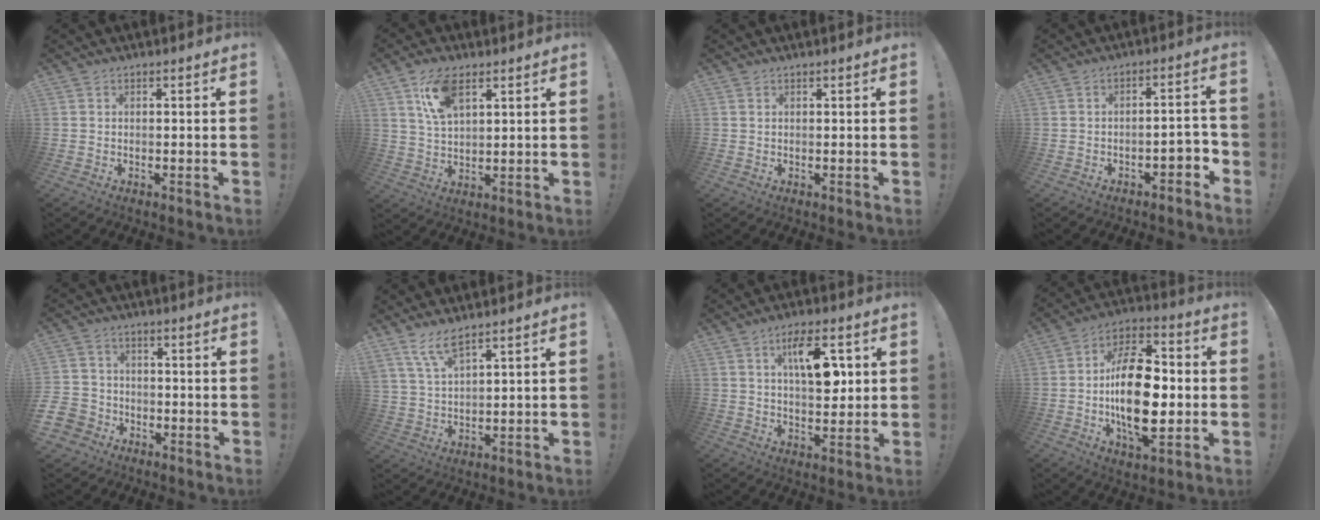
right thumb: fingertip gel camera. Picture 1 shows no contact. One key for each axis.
{"total": 10.2, "fx": 5.5, "fy": 5.0, "fz": 7.0, "tx": -0.124, "ty": -0.009, "tz": 0.103}
{"total": 0.6, "fx": 0.5, "fy": 0.2, "fz": 0.2, "tx": 0.004, "ty": -0.004, "tz": 0.008}
{"total": 4.7, "fx": -2.9, "fy": 1.6, "fz": 3.3, "tx": -0.044, "ty": 0.007, "tz": -0.050}
{"total": 7.1, "fx": -3.5, "fy": 6.0, "fz": 1.3, "tx": -0.035, "ty": 0.024, "tz": -0.067}
{"total": 6.8, "fx": 5.3, "fy": 1.3, "fz": 4.1, "tx": -0.087, "ty": -0.024, "tz": 0.098}
{"total": 12.6, "fx": 4.3, "fy": 5.6, "fz": 10.5, "tx": -0.151, "ty": -0.003, "tz": 0.070}
{"total": 22.0, "fx": -2.1, "fy": 11.5, "fz": 18.6, "tx": -0.338, "ty": 0.003, "tz": -0.036}